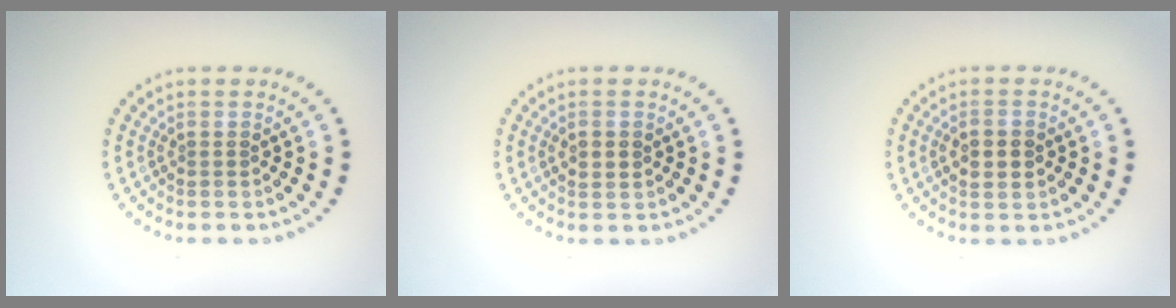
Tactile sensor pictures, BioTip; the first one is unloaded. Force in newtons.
{"total": 1.7, "press": 1.7, "slide": 0.1}
{"total": 2.2, "press": 2.1, "slide": 0.1}